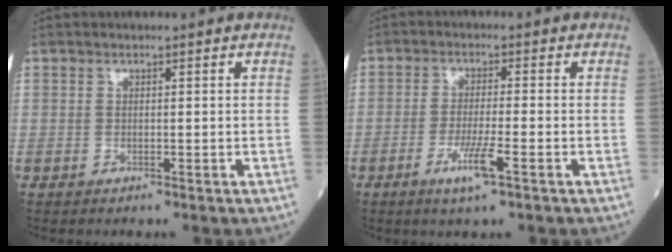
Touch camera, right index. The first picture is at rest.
{"total": 5.2, "force": [-2.5, 0.0, 4.5], "torque": [-0.088, -0.010, -0.047]}